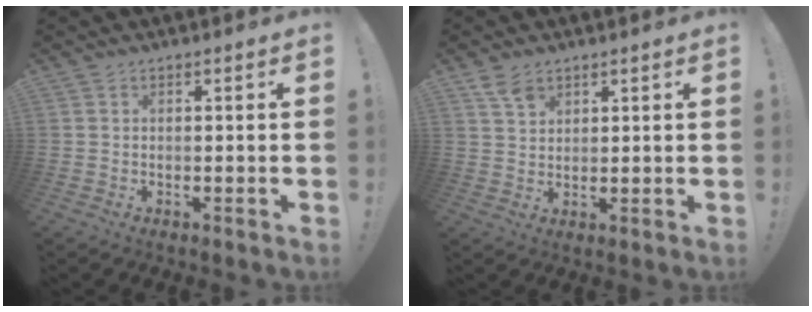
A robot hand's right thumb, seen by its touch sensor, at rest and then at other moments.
{"total": 4.9, "force": [3.7, 2.8, 1.3], "torque": [-0.022, -0.016, 0.069]}